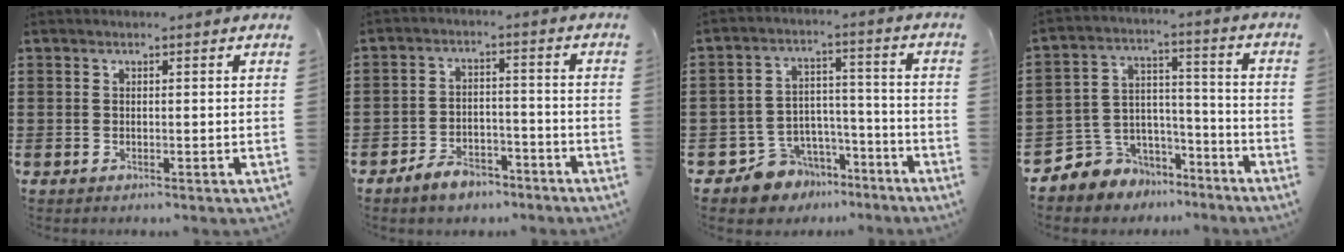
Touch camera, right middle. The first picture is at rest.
{"total": 4.6, "force": [-4.1, 1.6, 1.3], "torque": [-0.027, 0.012, -0.082]}
{"total": 7.1, "force": [-6.0, 3.8, 0.1], "torque": [-0.019, 0.014, -0.116]}
{"total": 6.0, "force": [-4.7, 3.7, -0.9], "torque": [-0.009, 0.007, -0.096]}